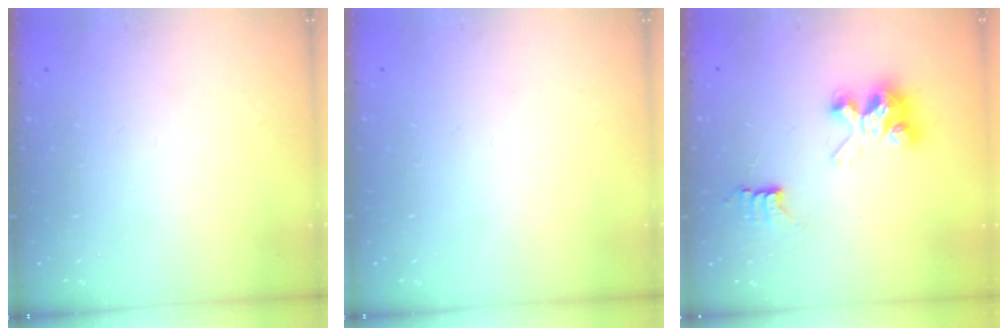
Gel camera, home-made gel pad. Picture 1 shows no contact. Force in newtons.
{"total": 0.0}
{"total": 6.6, "press": 6.6, "slide": 0.1}